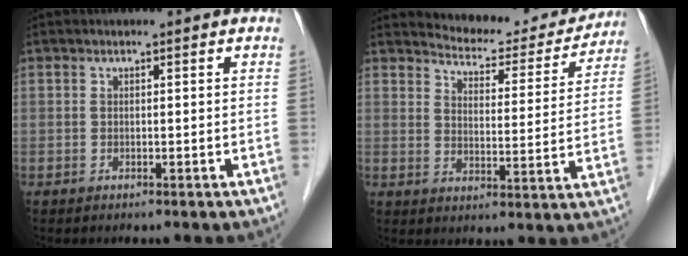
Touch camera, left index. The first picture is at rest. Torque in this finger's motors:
{"motor_torque": [0.43, -0.57, -0.16, -0.05]}